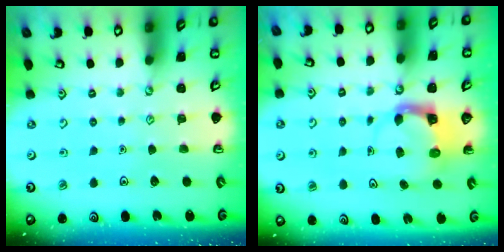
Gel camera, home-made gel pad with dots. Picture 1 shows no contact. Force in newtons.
{"total": 3.8, "press": 3.8, "slide": 0.3}